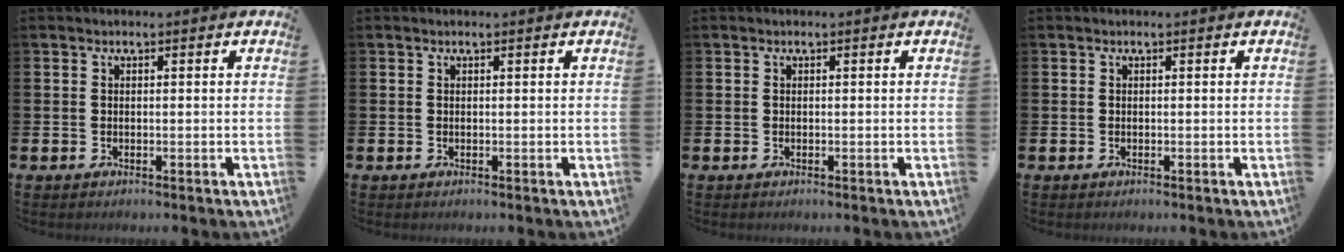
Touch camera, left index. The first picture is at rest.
{"total": 0.0}
{"total": 0.0}
{"total": 0.0}